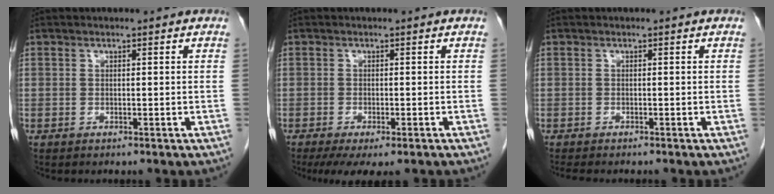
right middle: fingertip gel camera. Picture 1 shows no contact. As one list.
[{"total": 7.2, "force": [-5.4, 1.9, 4.4], "torque": [-0.059, -0.014, -0.079]}, {"total": 3.8, "force": [-3.3, 0.8, 1.8], "torque": [-0.024, -0.009, -0.046]}]